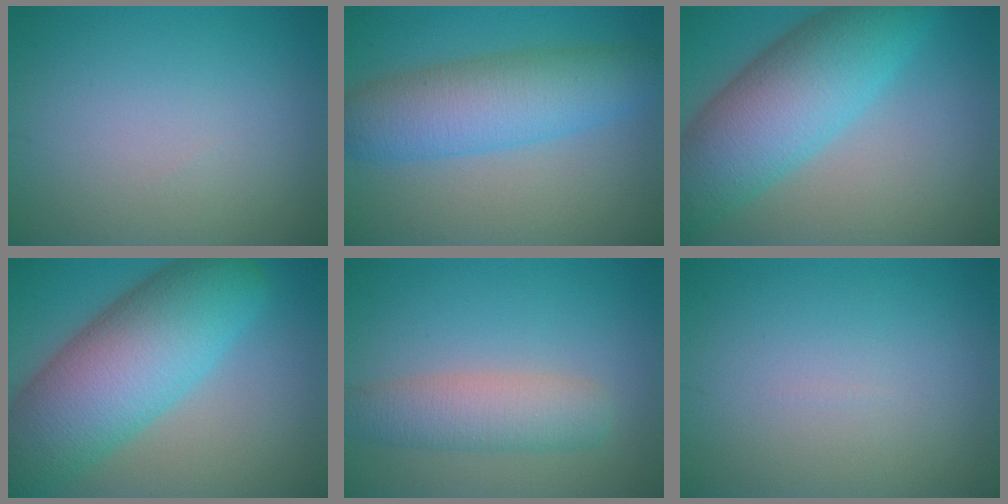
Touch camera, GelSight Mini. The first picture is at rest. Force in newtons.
{"total": 7.2, "press": 7.2, "slide": 0.1}
{"total": 10.0, "press": 10.0, "slide": 0.2}
{"total": 12.2, "press": 12.2, "slide": 0.4}
{"total": 4.2, "press": 4.2, "slide": 0.3}
{"total": 0.0}